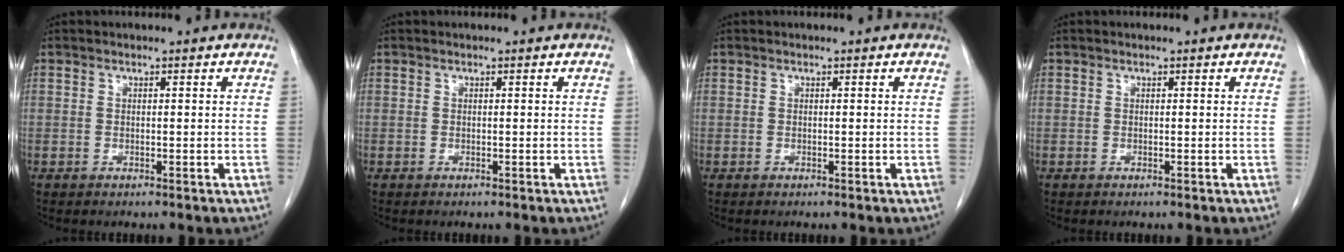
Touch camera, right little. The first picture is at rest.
{"total": 0.0}
{"total": 0.0}
{"total": 0.0}